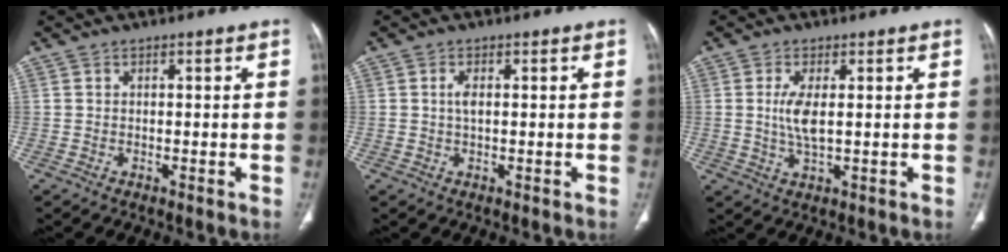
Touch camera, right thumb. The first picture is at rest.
{"total": 1.7, "force": [0.2, 0.7, 1.5], "torque": [-0.033, 0.001, 0.005]}
{"total": 4.8, "force": [0.5, 1.6, 4.5], "torque": [-0.104, -0.009, 0.014]}